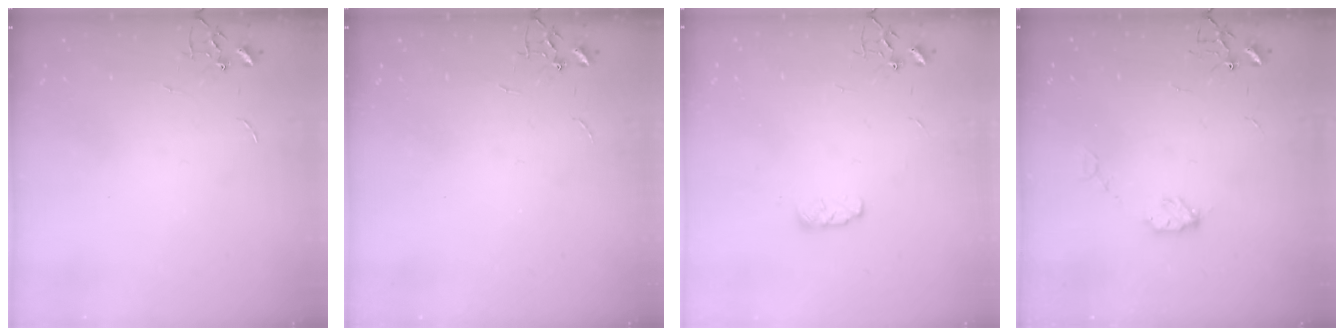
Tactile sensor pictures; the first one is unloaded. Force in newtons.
{"total": 0.0}
{"total": 5.0, "press": 4.9, "slide": 0.7}
{"total": 5.1, "press": 5.1, "slide": 0.5}